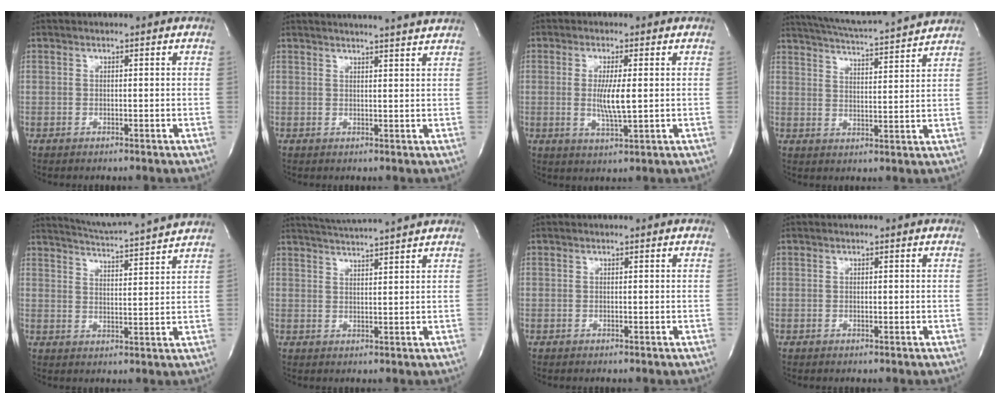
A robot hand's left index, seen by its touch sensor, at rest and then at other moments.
{"total": 10.1, "force": [9.6, -0.9, 3.0], "torque": [-0.045, -0.007, 0.108]}
{"total": 5.2, "force": [0.2, 0.4, 5.2], "torque": [-0.105, -0.012, 0.004]}
{"total": 15.5, "force": [14.6, -0.1, 5.3], "torque": [-0.102, -0.001, 0.209]}
{"total": 13.8, "force": [13.1, -0.8, 4.2], "torque": [-0.082, -0.007, 0.184]}
{"total": 9.4, "force": [8.7, -1.2, 3.2], "torque": [-0.061, 0.014, 0.129]}
{"total": 0.0}
{"total": 0.0}